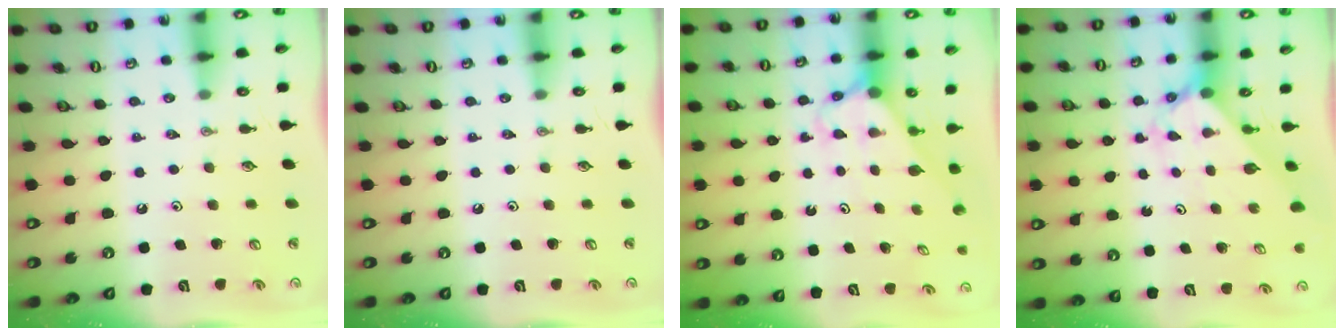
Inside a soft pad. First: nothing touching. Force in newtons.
{"total": 0.0}
{"total": 2.8, "press": 2.8, "slide": 0.1}
{"total": 2.0, "press": 2.0, "slide": 0.2}